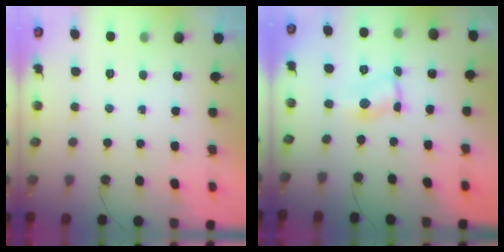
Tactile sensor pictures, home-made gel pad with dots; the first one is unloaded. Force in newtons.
{"total": 2.2, "press": 2.1, "slide": 0.3}